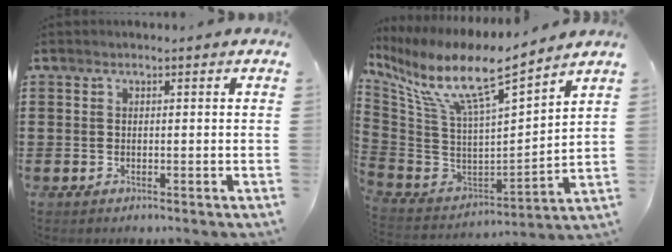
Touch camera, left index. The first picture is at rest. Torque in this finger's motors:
{"motor_torque": [2.14, 0.00, 0.88, 0.21]}